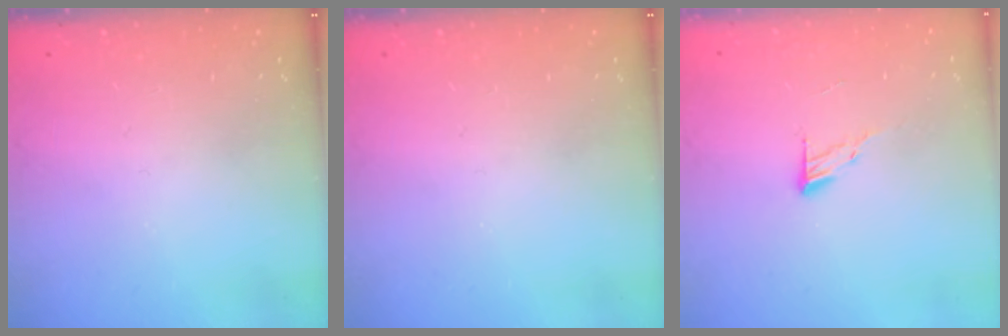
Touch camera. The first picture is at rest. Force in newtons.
{"total": 0.0}
{"total": 5.9, "press": 5.9, "slide": 0.6}